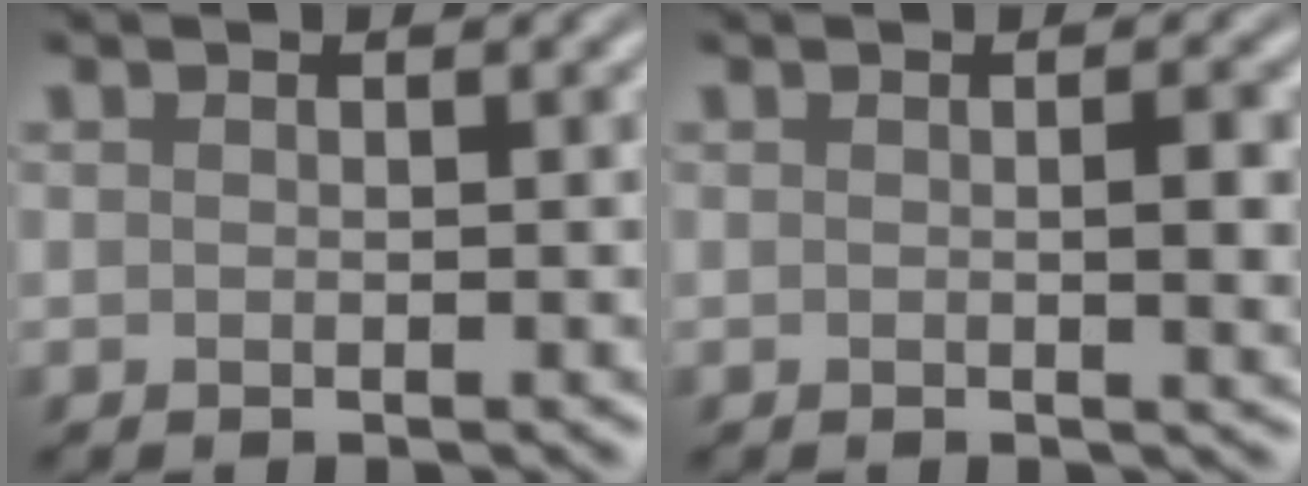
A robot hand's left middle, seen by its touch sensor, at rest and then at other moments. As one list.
[{"total": 2.7, "force": [0.1, 0.6, 2.6], "torque": [-0.034, -0.001, 0.000]}]